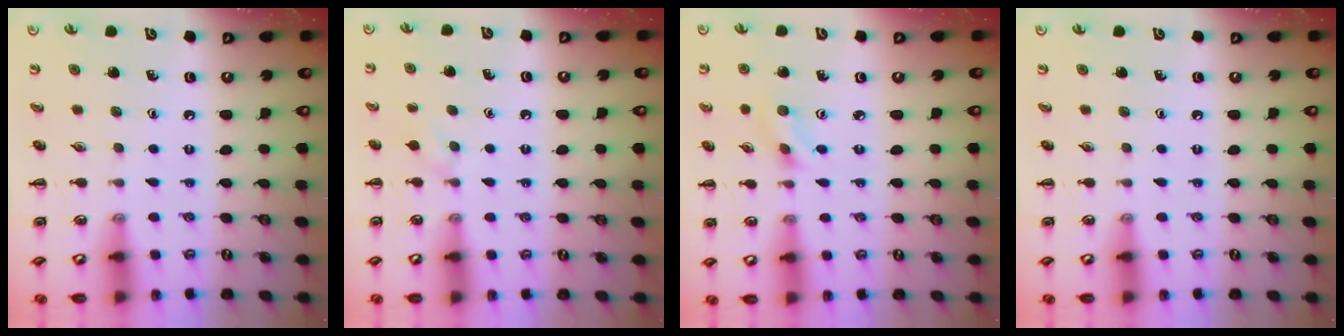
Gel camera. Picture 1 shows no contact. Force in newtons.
{"total": 4.2, "press": 3.9, "slide": 1.6}
{"total": 2.6, "press": 2.4, "slide": 1.0}
{"total": 0.0}